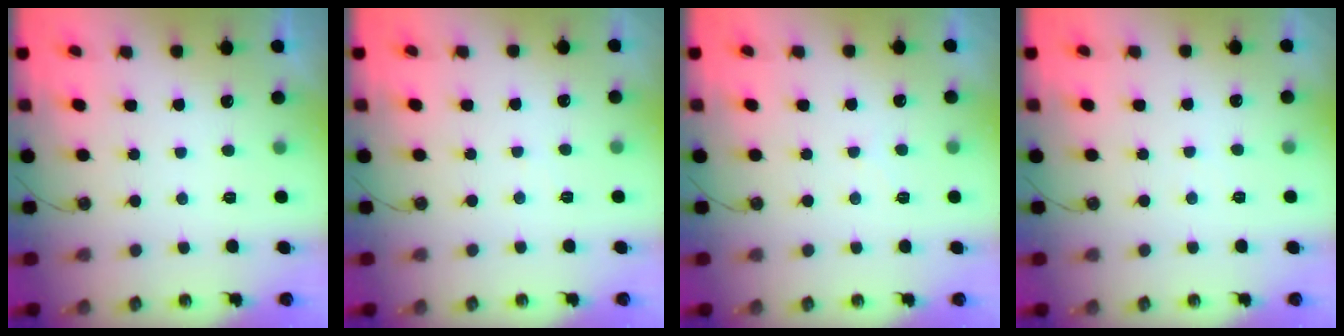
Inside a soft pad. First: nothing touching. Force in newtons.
{"total": 1.9, "press": 1.9, "slide": 0.4}
{"total": 5.0, "press": 4.9, "slide": 0.8}
{"total": 2.5, "press": 2.4, "slide": 0.4}